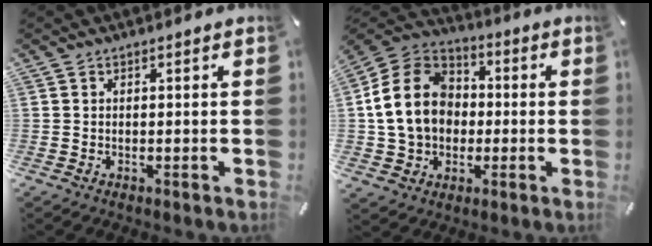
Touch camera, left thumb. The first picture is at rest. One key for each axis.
{"total": 15.3, "fx": -0.7, "fy": 13.2, "fz": 7.7, "tx": -0.176, "ty": 0.027, "tz": -0.012}